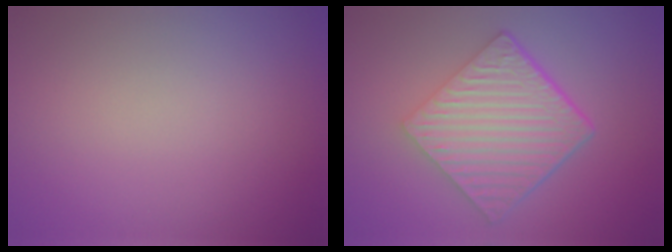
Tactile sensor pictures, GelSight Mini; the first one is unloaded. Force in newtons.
{"total": 7.1, "press": 4.7, "slide": 5.3}